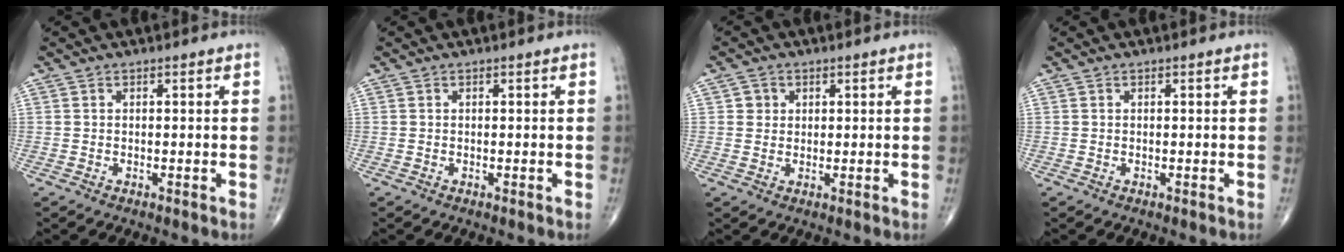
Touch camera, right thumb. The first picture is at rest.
{"total": 0.0}
{"total": 2.5, "force": [0.8, 2.3, 0.5], "torque": [0.006, -0.002, 0.009]}
{"total": 0.0}